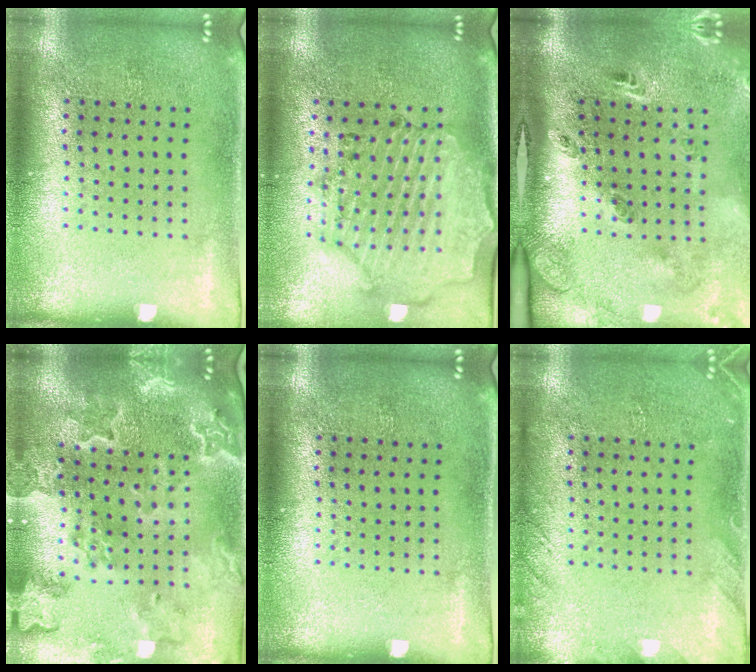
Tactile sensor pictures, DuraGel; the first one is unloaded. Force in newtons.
{"total": 1.6, "press": 1.6, "slide": 0.4}
{"total": 3.0, "press": 1.9, "slide": 2.4}
{"total": 2.7, "press": 2.5, "slide": 0.9}
{"total": 0.0}
{"total": 1.5, "press": 1.5, "slide": 0.2}